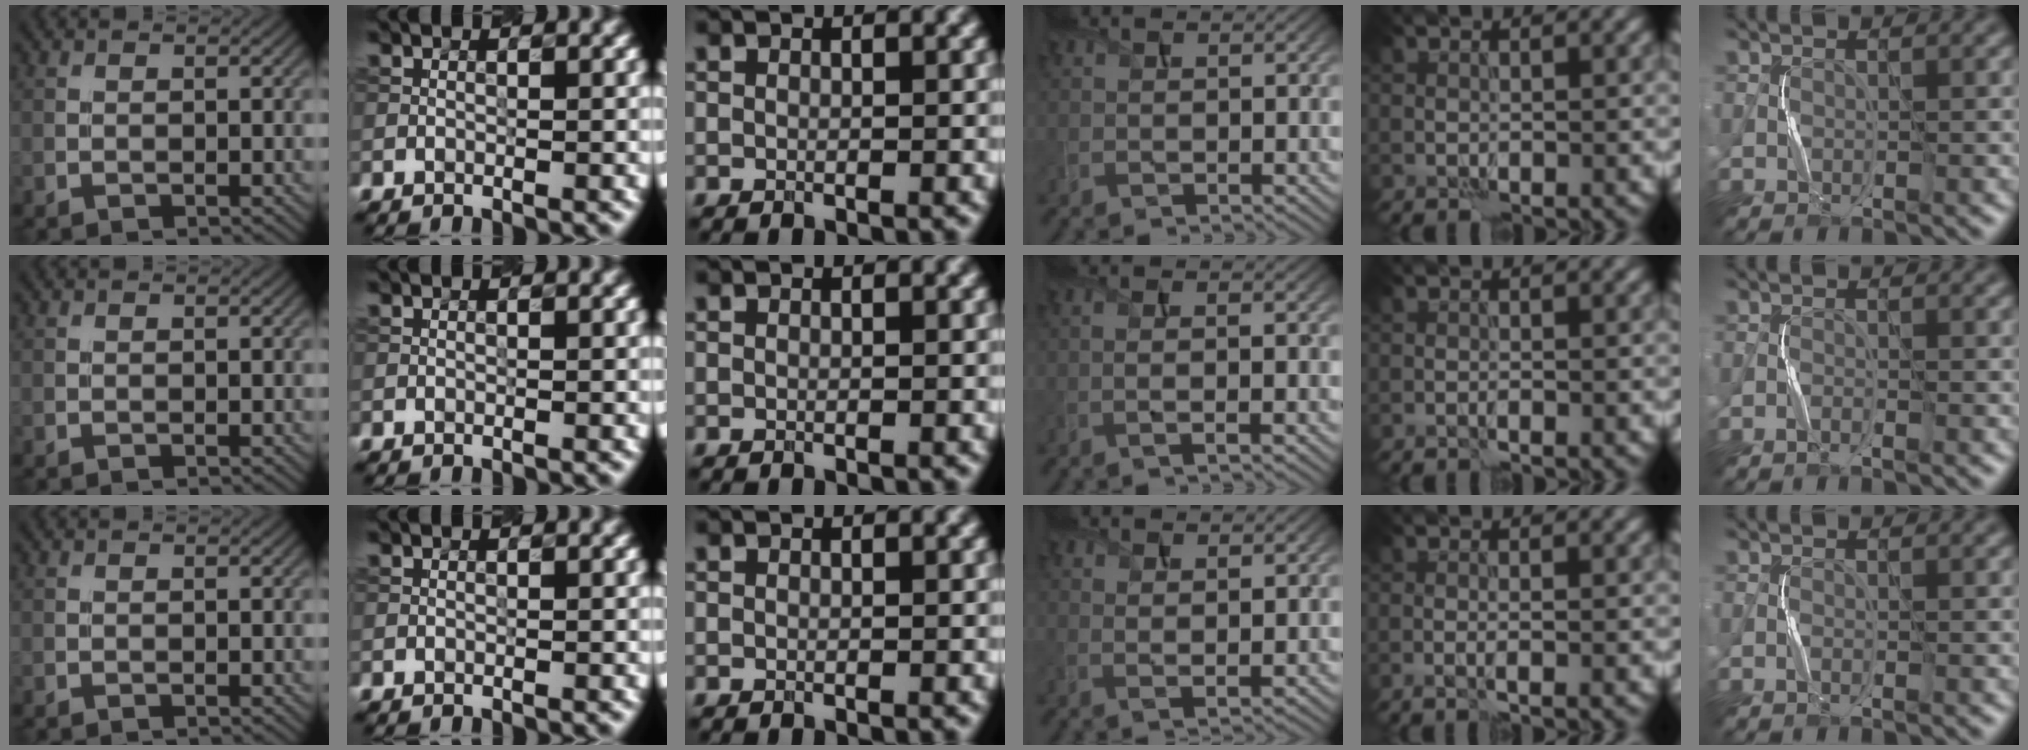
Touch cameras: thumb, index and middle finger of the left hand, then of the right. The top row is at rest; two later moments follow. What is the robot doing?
{"motion": "squeeze", "object": "sponge"}